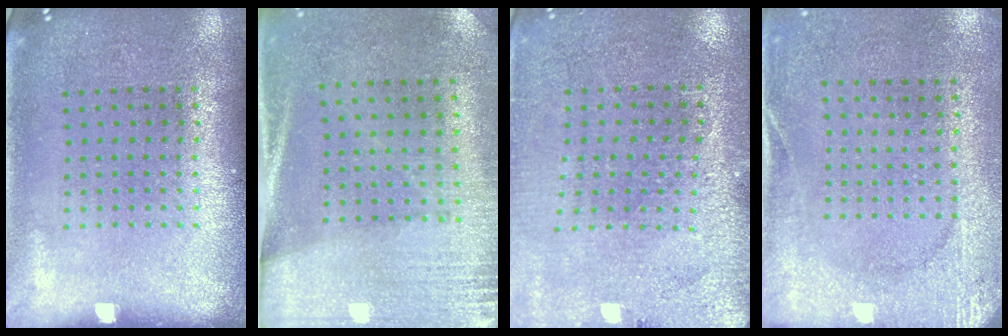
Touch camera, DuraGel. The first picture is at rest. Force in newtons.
{"total": 2.7, "press": 2.4, "slide": 1.4}
{"total": 2.8, "press": 2.8, "slide": 0.3}
{"total": 2.7, "press": 2.3, "slide": 1.3}